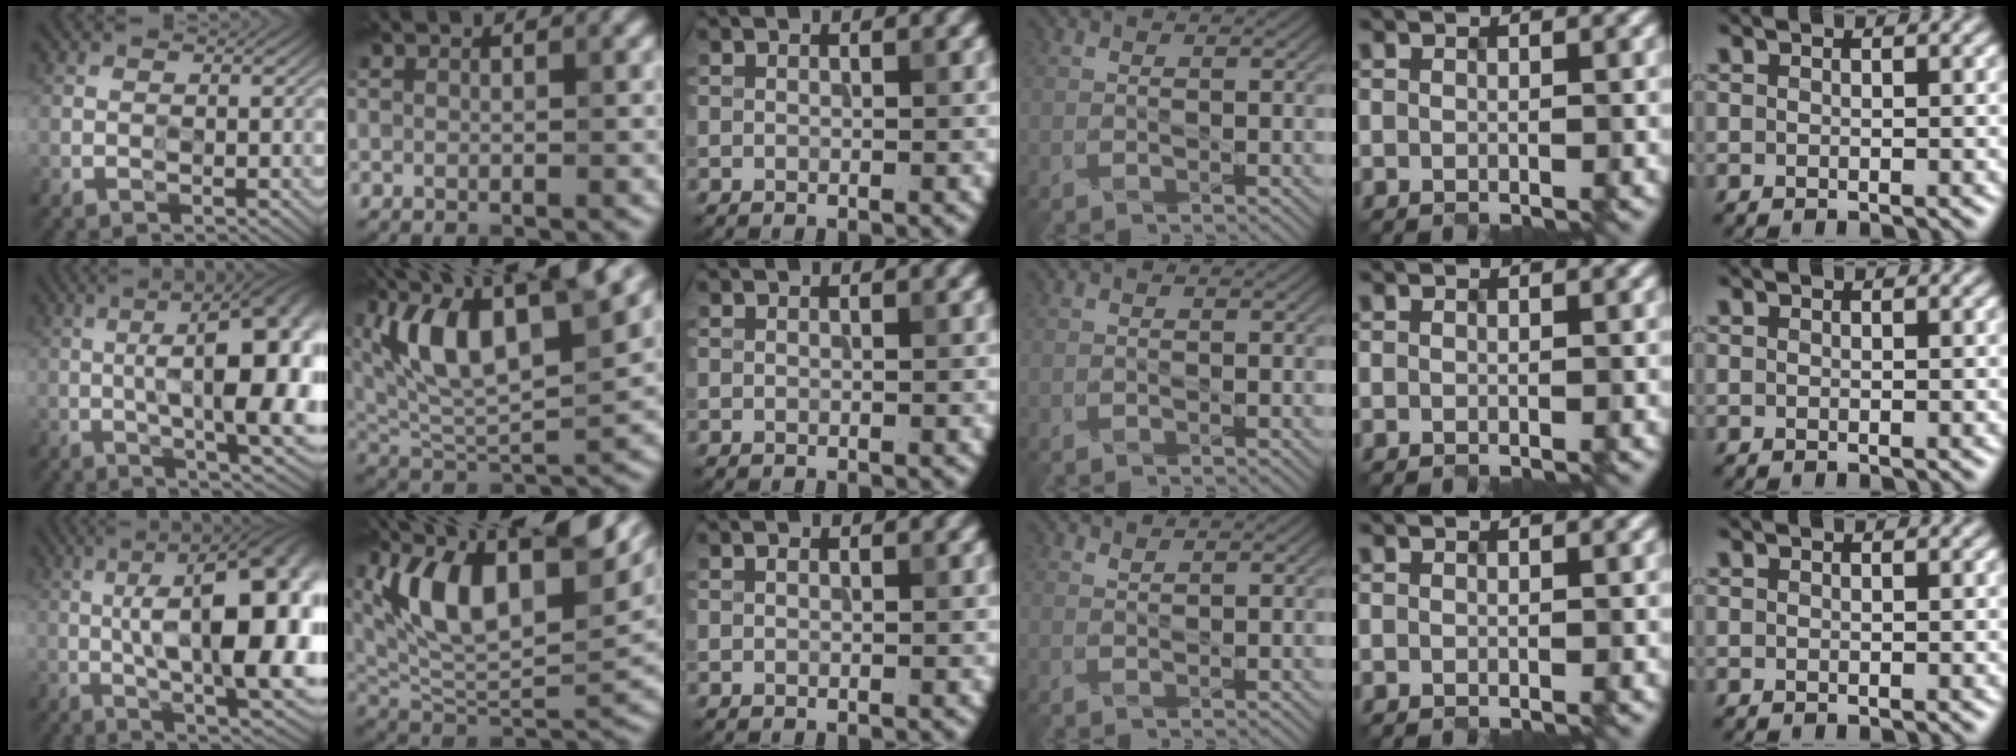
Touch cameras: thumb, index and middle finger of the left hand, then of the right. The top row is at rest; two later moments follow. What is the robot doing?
{"motion": "close", "object": "medicine box"}